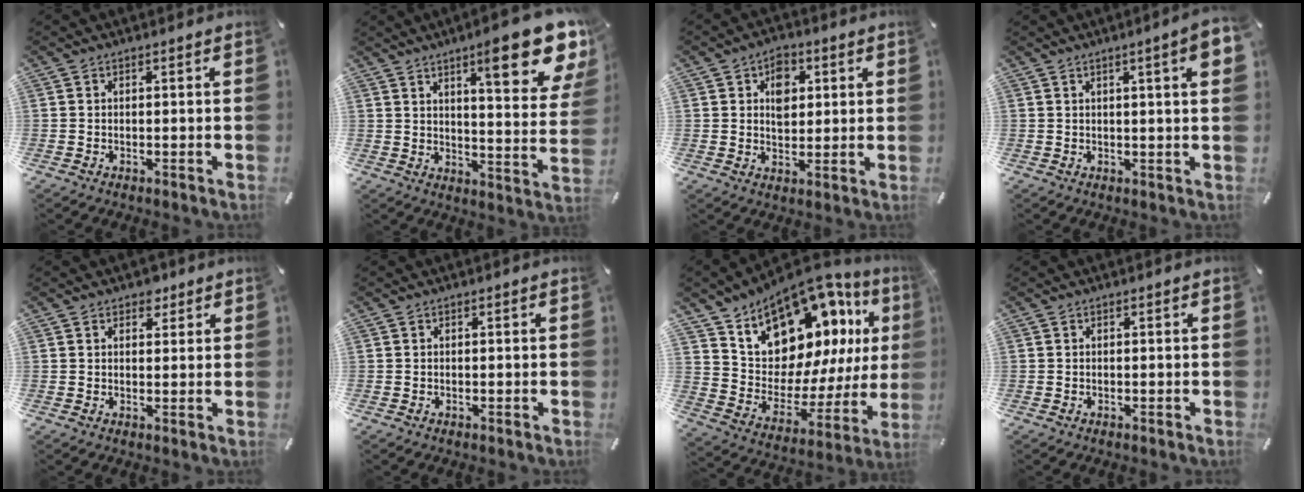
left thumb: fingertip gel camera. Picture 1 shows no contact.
{"total": 18.4, "force": [11.4, 4.8, 13.5], "torque": [-0.183, -0.075, 0.179]}
{"total": 6.6, "force": [1.9, 5.2, 3.7], "torque": [-0.043, -0.003, 0.028]}
{"total": 5.9, "force": [2.1, 0.7, 5.4], "torque": [-0.086, -0.001, 0.032]}
{"total": 3.3, "force": [2.2, 2.3, 0.9], "torque": [0.010, -0.006, 0.034]}
{"total": 0.0}
{"total": 16.9, "force": [13.1, 8.8, 6.0], "torque": [-0.076, -0.132, 0.233]}
{"total": 0.0}